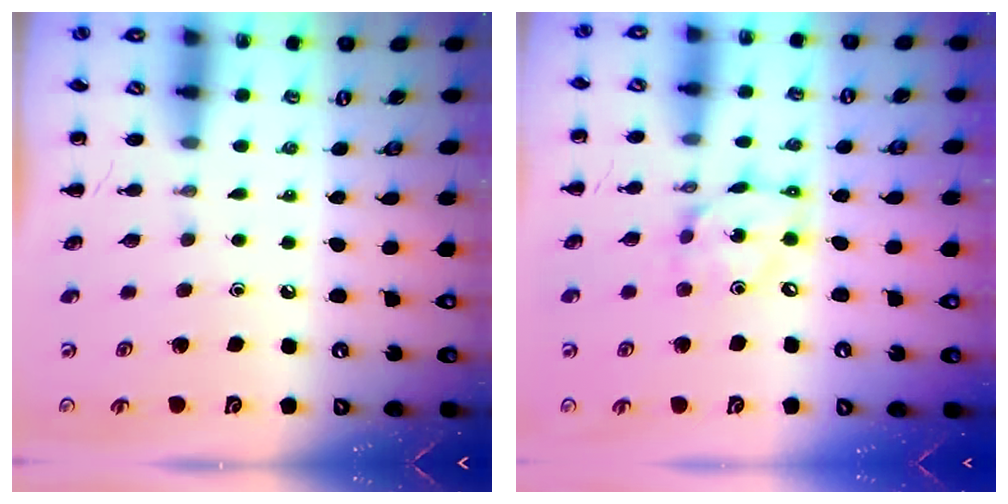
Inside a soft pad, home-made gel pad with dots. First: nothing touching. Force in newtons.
{"total": 8.6, "press": 8.4, "slide": 1.9}